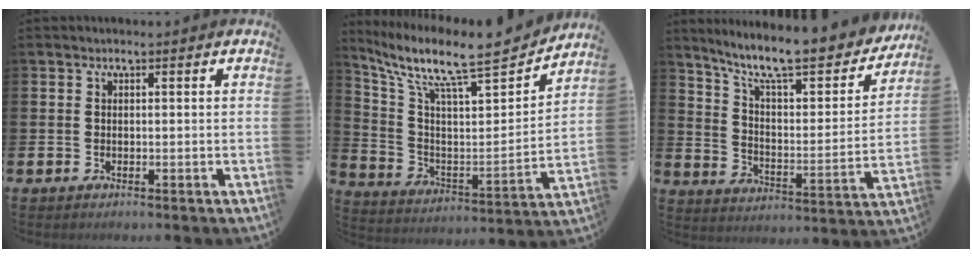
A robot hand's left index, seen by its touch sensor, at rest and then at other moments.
{"total": 10.7, "force": [8.7, 2.3, 5.9], "torque": [-0.135, -0.072, 0.136]}
{"total": 10.9, "force": [9.3, 2.3, 5.2], "torque": [-0.121, -0.067, 0.153]}